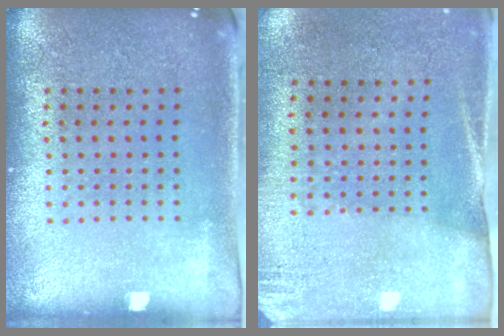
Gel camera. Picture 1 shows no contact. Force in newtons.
{"total": 2.7, "press": 2.4, "slide": 1.3}